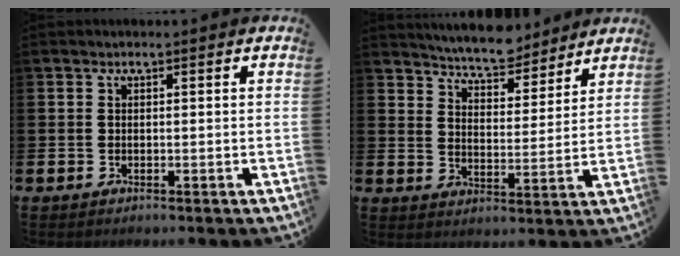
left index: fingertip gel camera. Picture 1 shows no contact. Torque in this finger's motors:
{"motor_torque": [0.48, -1.66, 0.40, 0.08]}